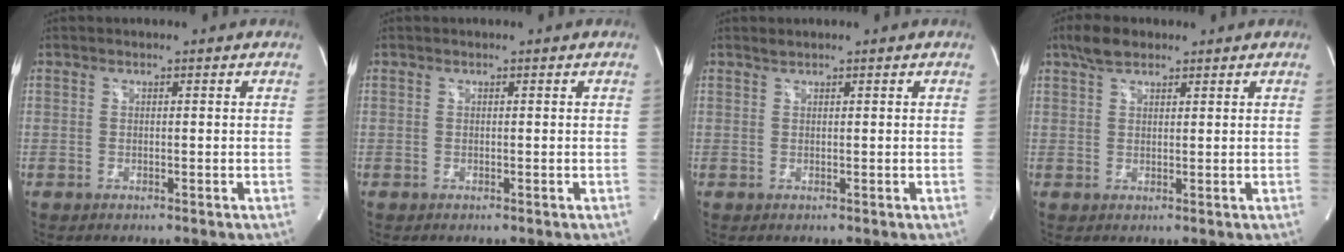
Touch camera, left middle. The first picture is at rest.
{"total": 0.0}
{"total": 0.5, "force": [0.5, 0.0, 0.0], "torque": [-0.007, 0.003, 0.012]}
{"total": 3.7, "force": [2.8, 1.6, 1.9], "torque": [-0.046, 0.013, 0.053]}